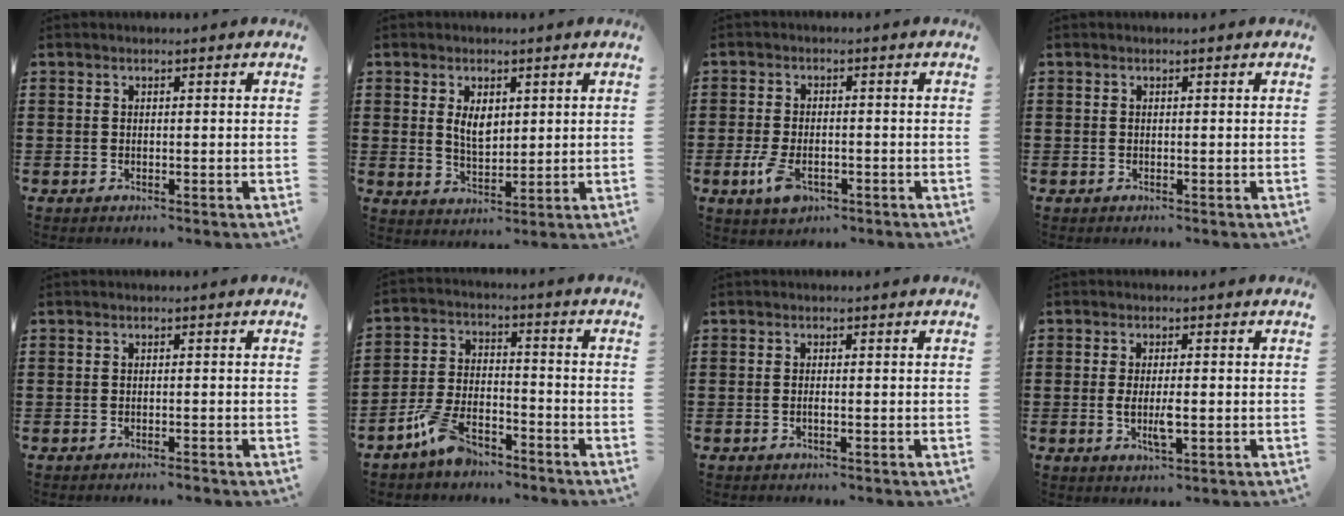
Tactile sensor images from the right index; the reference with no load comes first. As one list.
[{"total": 4.0, "force": [1.3, 2.3, 3.0], "torque": [-0.057, 0.004, 0.021]}, {"total": 4.4, "force": [-1.9, 2.2, 3.3], "torque": [-0.083, -0.007, -0.040]}, {"total": 0.0}, {"total": 0.7, "force": [-0.7, -0.1, 0.3], "torque": [-0.008, -0.004, -0.014]}, {"total": 7.2, "force": [-5.8, 2.4, 3.5], "torque": [-0.088, 0.003, -0.114]}, {"total": 0.6, "force": [-0.3, 0.1, 0.5], "torque": [-0.010, -0.002, -0.005]}, {"total": 4.0, "force": [-0.7, 1.0, 3.8], "torque": [-0.079, -0.007, -0.016]}]